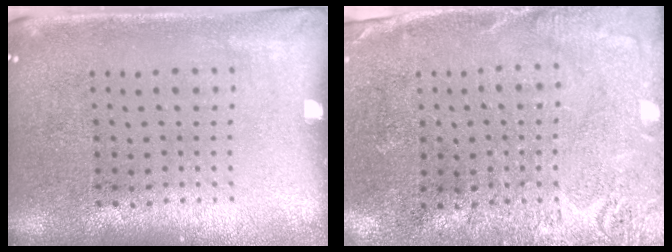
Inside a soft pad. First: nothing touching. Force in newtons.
{"total": 2.6, "press": 2.4, "slide": 1.1}